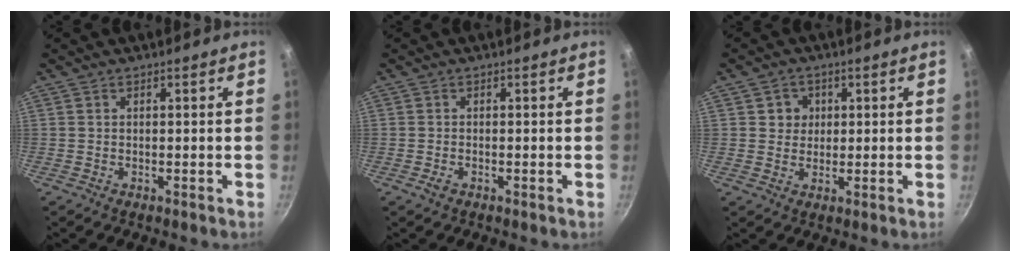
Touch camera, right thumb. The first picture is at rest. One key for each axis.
{"total": 1.1, "fx": -0.6, "fy": 0.5, "fz": 0.8, "tx": -0.018, "ty": 0.002, "tz": -0.012}
{"total": 3.8, "fx": 1.0, "fy": 3.6, "fz": 0.9, "tx": 0.014, "ty": 0.002, "tz": 0.012}